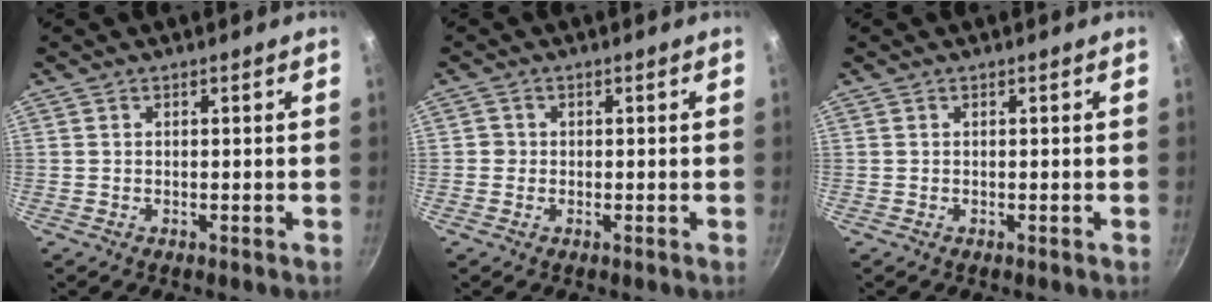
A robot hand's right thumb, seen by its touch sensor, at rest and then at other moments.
{"total": 1.5, "force": [-0.2, 1.4, 0.3], "torque": [0.001, 0.002, -0.005]}
{"total": 0.0}